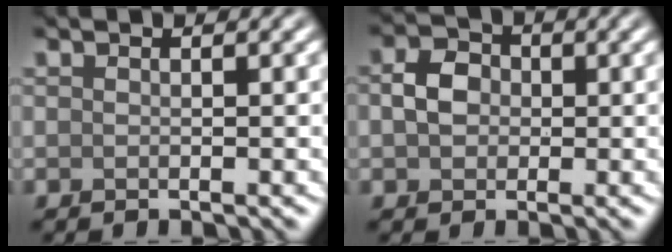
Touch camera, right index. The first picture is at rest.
{"total": 3.0, "force": [-0.1, 2.5, 1.8], "torque": [-0.036, 0.008, -0.010]}